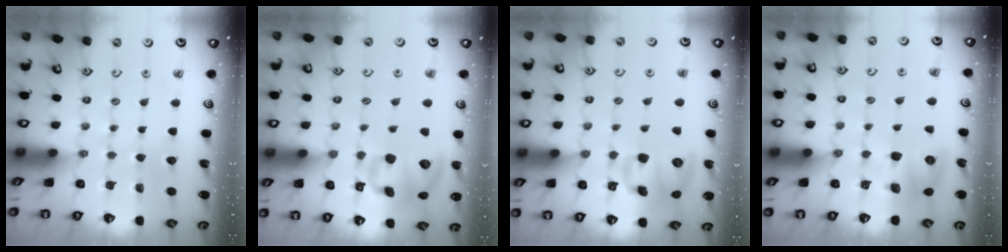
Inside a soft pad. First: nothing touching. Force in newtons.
{"total": 13.0, "press": 12.8, "slide": 2.0}
{"total": 12.3, "press": 12.1, "slide": 2.0}
{"total": 8.8, "press": 8.7, "slide": 0.9}